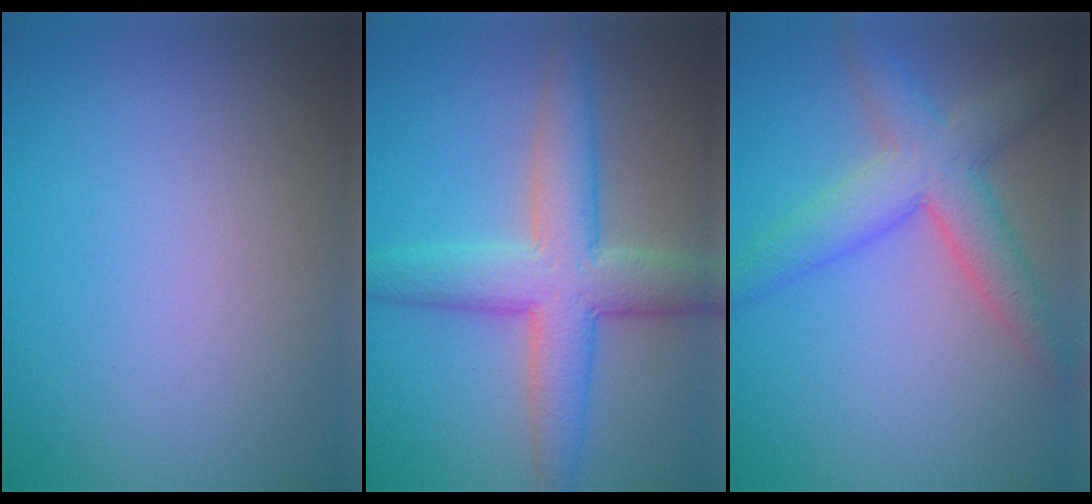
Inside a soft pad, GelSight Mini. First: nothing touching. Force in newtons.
{"total": 6.8, "press": 6.8, "slide": 0.1}
{"total": 5.5, "press": 5.4, "slide": 0.3}